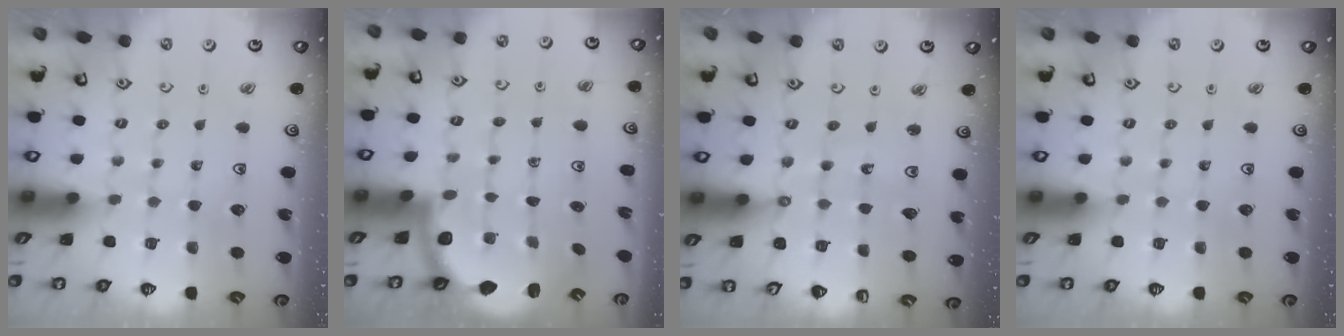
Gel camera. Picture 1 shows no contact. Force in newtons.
{"total": 2.5, "press": 2.4, "slide": 0.7}
{"total": 7.0, "press": 7.0, "slide": 0.8}
{"total": 0.0}